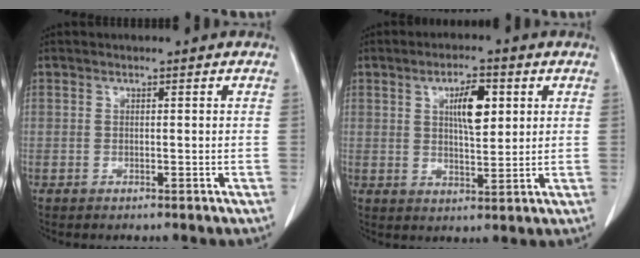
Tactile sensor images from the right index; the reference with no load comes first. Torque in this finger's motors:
{"motor_torque": [0.19, 0.14, 0.13, 0.07]}